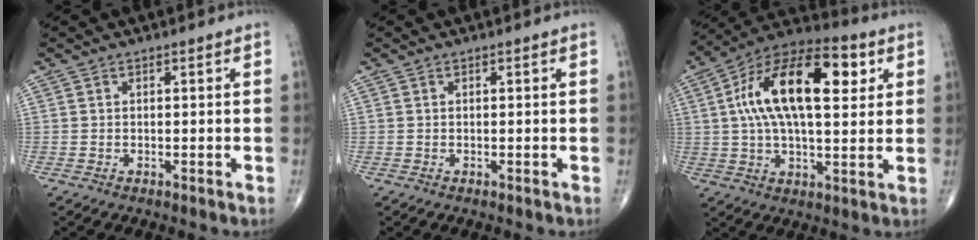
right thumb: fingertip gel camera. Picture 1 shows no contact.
{"total": 0.0}
{"total": 21.5, "force": [5.3, 9.9, 18.3], "torque": [-0.304, 0.015, 0.077]}